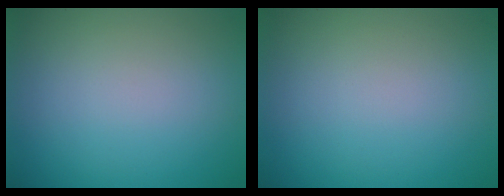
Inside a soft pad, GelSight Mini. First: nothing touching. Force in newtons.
{"total": 0.0}